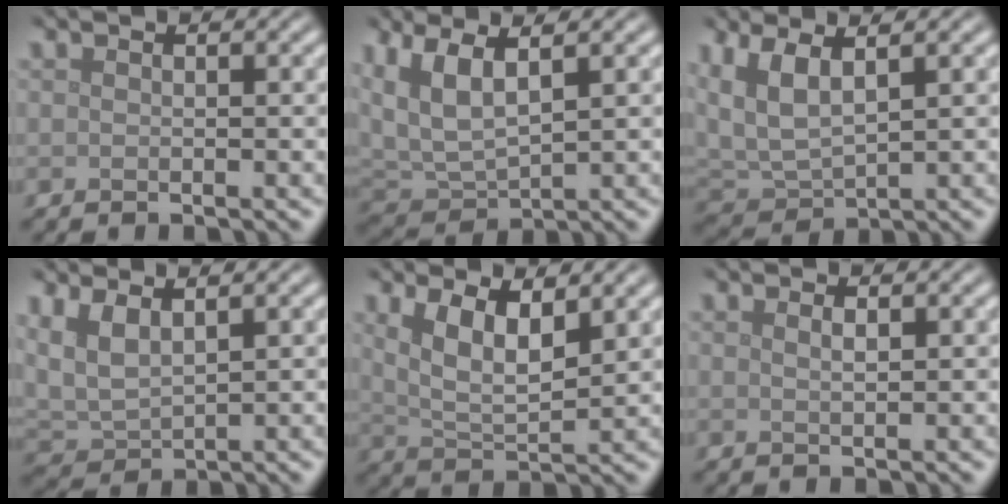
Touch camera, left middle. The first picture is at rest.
{"total": 5.4, "force": [2.3, 2.4, 4.2], "torque": [-0.108, 0.003, 0.045]}
{"total": 4.8, "force": [2.0, 2.2, 3.8], "torque": [-0.098, 0.002, 0.040]}
{"total": 3.9, "force": [1.9, 1.8, 2.8], "torque": [-0.075, 0.000, 0.042]}
{"total": 4.9, "force": [2.1, 1.9, 4.0], "torque": [-0.087, -0.005, 0.041]}
{"total": 0.8, "force": [0.4, 0.2, 0.7], "torque": [-0.011, 0.001, 0.006]}